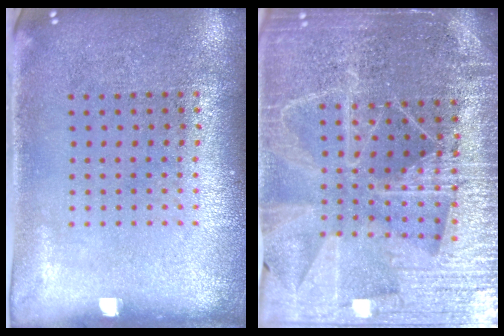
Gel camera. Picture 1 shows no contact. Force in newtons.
{"total": 5.1, "press": 4.7, "slide": 2.2}